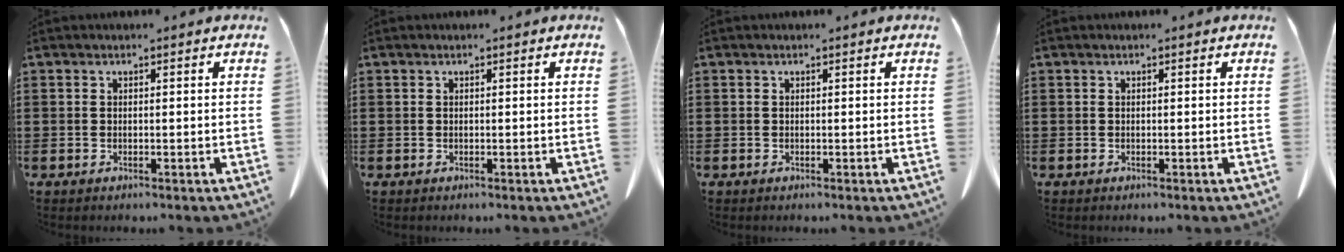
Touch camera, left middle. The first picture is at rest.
{"total": 0.0}
{"total": 0.0}
{"total": 0.0}